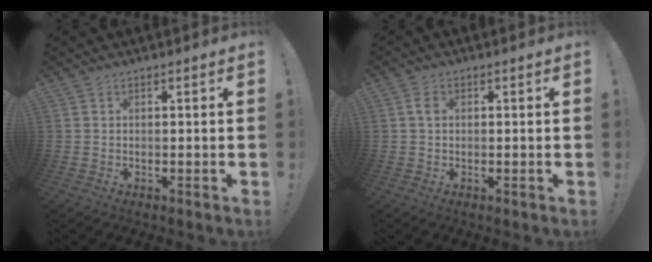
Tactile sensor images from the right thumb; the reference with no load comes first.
{"total": 2.4, "force": [0.3, 1.8, 1.6], "torque": [-0.025, 0.005, 0.003]}